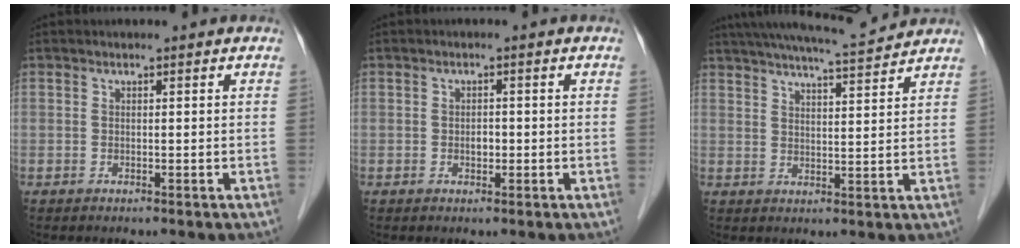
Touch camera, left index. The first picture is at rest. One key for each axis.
{"total": 2.7, "fx": -2.5, "fy": 0.8, "fz": 0.8, "tx": -0.011, "ty": -0.014, "tz": -0.045}
{"total": 9.4, "fx": 8.5, "fy": 0.0, "fz": 4.0, "tx": -0.065, "ty": -0.004, "tz": 0.115}